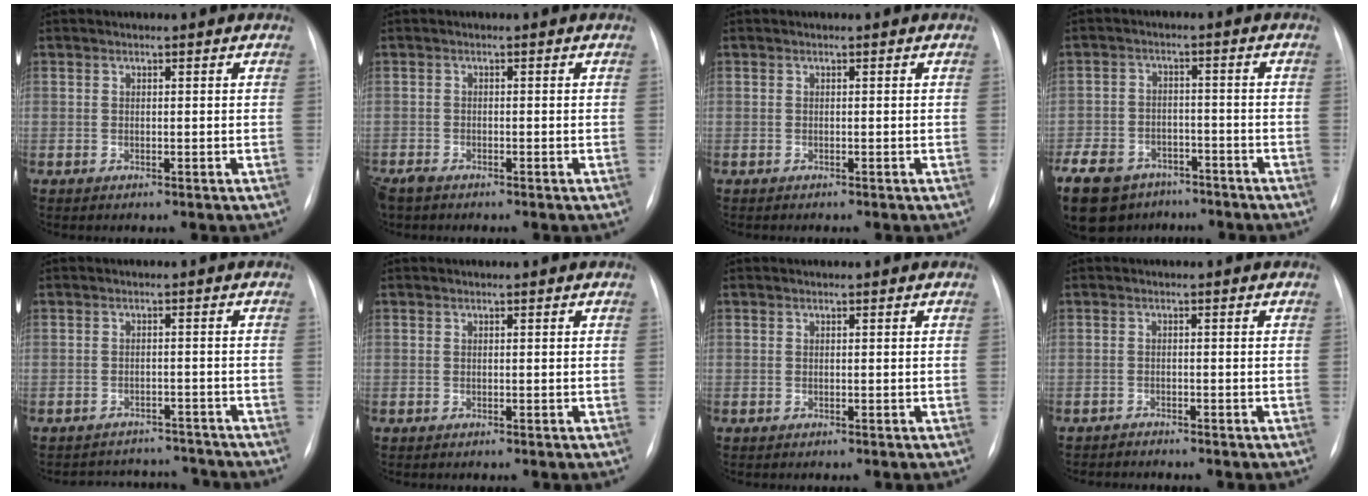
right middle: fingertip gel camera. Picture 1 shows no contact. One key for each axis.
{"total": 3.1, "fx": -2.5, "fy": 1.2, "fz": 1.4, "tx": -0.031, "ty": -0.007, "tz": -0.044}
{"total": 0.7, "fx": -0.6, "fy": 0.1, "fz": 0.3, "tx": -0.006, "ty": -0.001, "tz": -0.009}
{"total": 17.9, "fx": -12.5, "fy": 10.6, "fz": 7.3, "tx": -0.203, "ty": -0.018, "tz": -0.180}
{"total": 7.9, "fx": -7.5, "fy": 2.2, "fz": -0.3, "tx": 0.009, "ty": 0.021, "tz": -0.093}
{"total": 0.0}
{"total": 0.0}
{"total": 1.4, "fx": -1.4, "fy": 0.2, "fz": -0.3, "tx": 0.007, "ty": -0.003, "tz": -0.023}